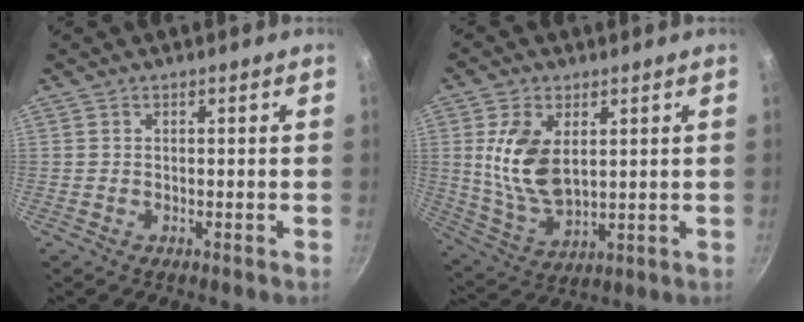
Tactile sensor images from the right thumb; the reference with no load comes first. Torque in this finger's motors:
{"motor_torque": [-0.59, 1.08, 1.35, 0.19, 0.08]}